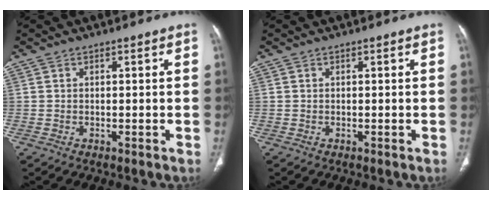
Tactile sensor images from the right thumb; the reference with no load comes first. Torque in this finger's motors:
{"motor_torque": [0.06, 0.08, -0.01, 0.00, 0.00]}